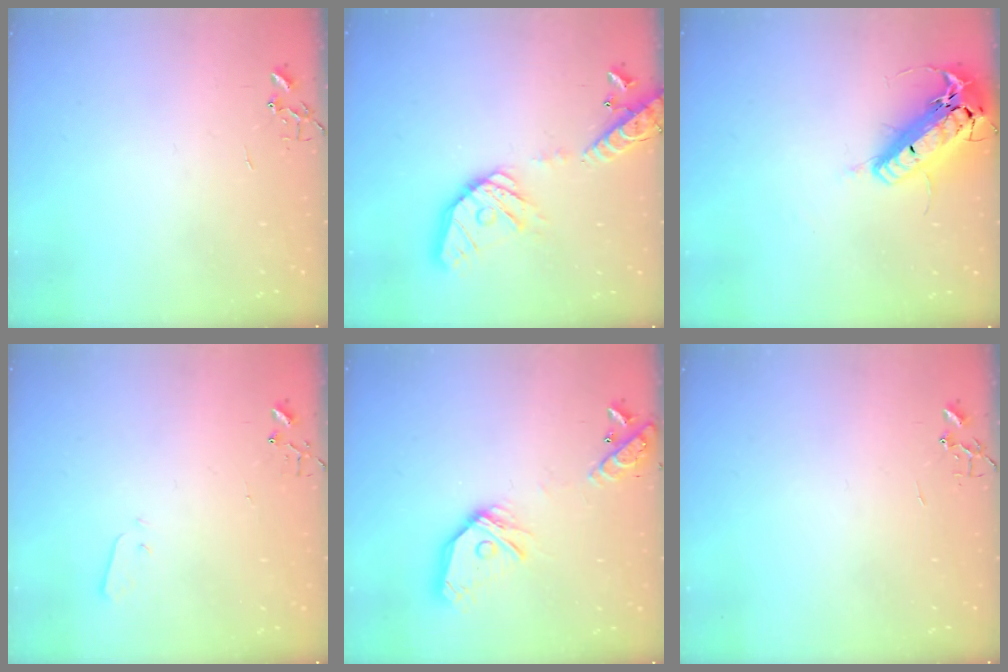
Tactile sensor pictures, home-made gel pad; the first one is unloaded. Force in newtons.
{"total": 19.5, "press": 19.2, "slide": 3.3}
{"total": 22.0, "press": 21.5, "slide": 4.5}
{"total": 1.9, "press": 1.9, "slide": 0.4}
{"total": 18.6, "press": 18.4, "slide": 2.5}
{"total": 0.0}